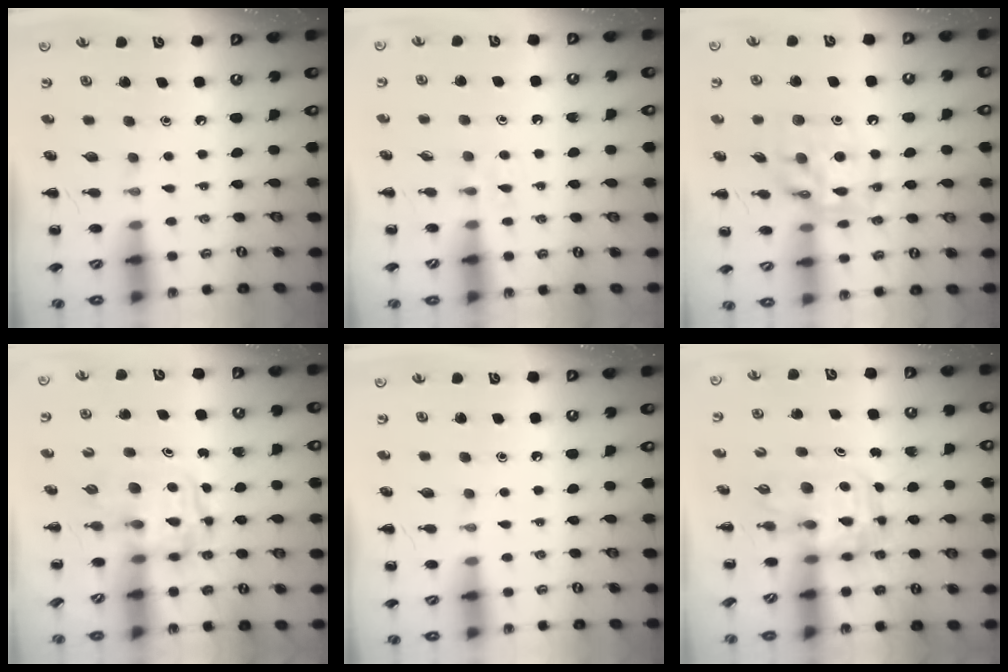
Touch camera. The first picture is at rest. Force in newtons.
{"total": 3.1, "press": 2.8, "slide": 1.3}
{"total": 14.6, "press": 14.3, "slide": 3.2}
{"total": 3.4, "press": 3.4, "slide": 0.3}
{"total": 0.0}
{"total": 4.6, "press": 4.5, "slide": 1.0}